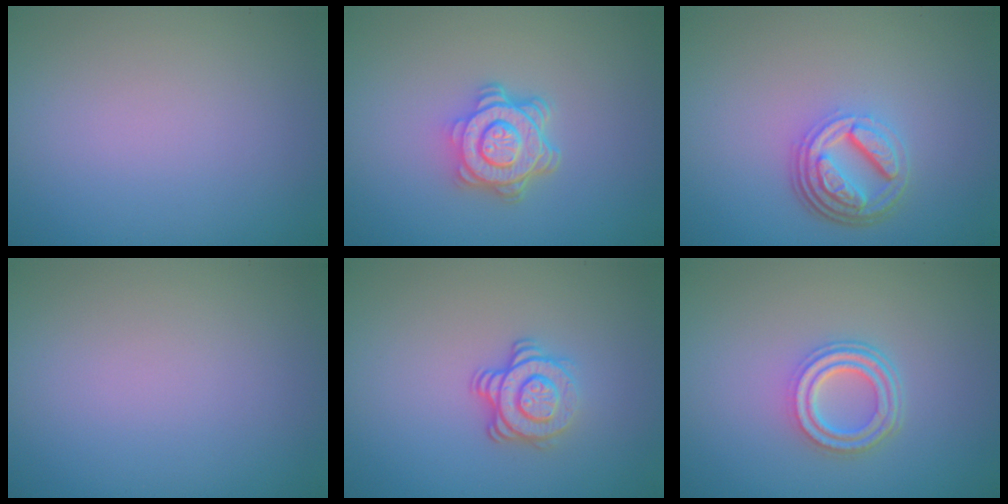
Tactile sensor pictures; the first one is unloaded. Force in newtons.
{"total": 4.5, "press": 3.4, "slide": 3.0}
{"total": 4.6, "press": 3.4, "slide": 3.1}
{"total": 0.0}
{"total": 3.4, "press": 2.5, "slide": 2.3}
{"total": 3.6, "press": 2.7, "slide": 2.3}